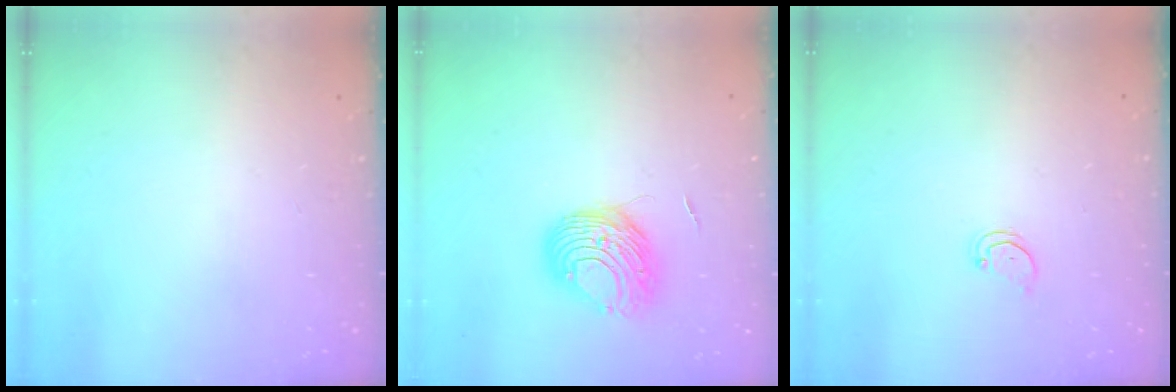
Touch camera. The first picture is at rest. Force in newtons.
{"total": 8.8, "press": 8.8, "slide": 0.8}
{"total": 1.8, "press": 1.7, "slide": 0.2}